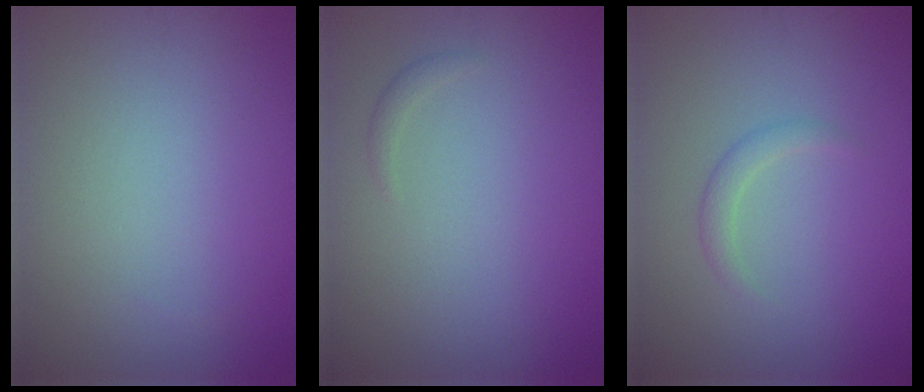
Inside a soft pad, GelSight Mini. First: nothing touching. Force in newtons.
{"total": 0.6, "press": 0.6, "slide": 0.0}
{"total": 1.3, "press": 1.3, "slide": 0.1}